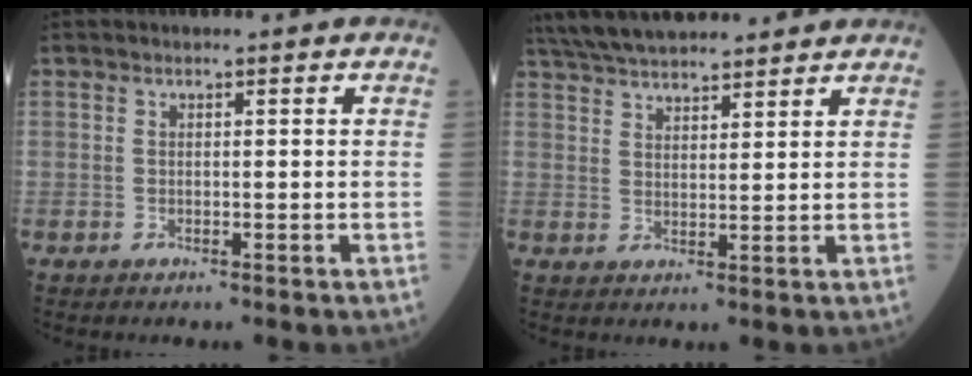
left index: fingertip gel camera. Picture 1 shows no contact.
{"total": 13.8, "force": [12.4, 2.7, 5.6], "torque": [-0.103, 0.038, 0.200]}